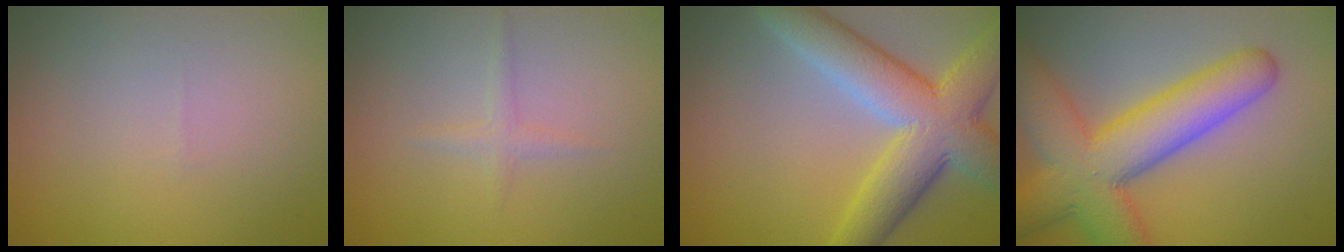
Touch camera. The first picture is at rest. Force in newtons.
{"total": 1.1, "press": 1.1, "slide": 0.0}
{"total": 8.7, "press": 8.7, "slide": 0.4}
{"total": 9.3, "press": 9.3, "slide": 0.3}